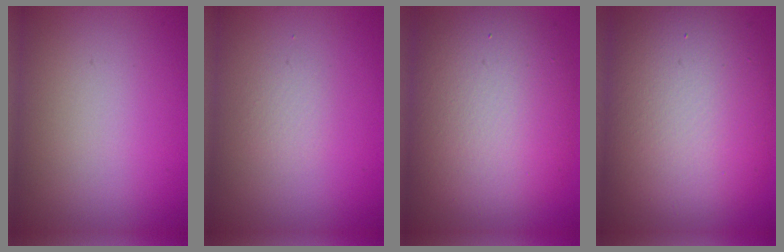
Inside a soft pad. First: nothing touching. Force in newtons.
{"total": 0.9, "press": 0.9, "slide": 0.0}
{"total": 10.1, "press": 10.1, "slide": 0.6}
{"total": 12.0, "press": 12.0, "slide": 0.6}